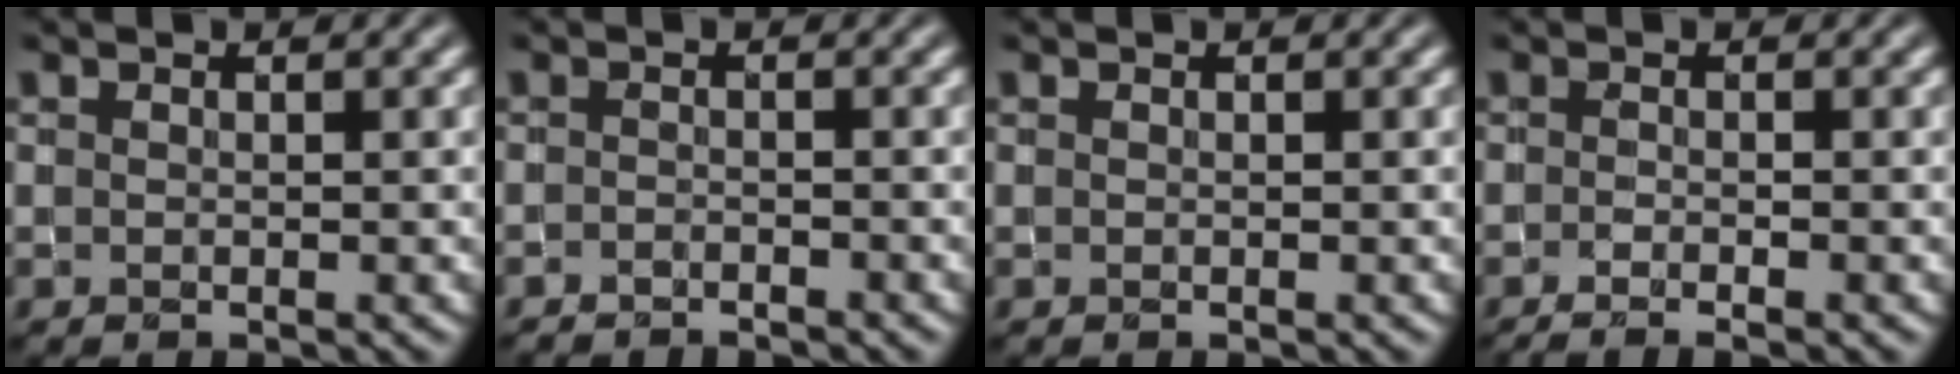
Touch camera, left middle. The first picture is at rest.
{"total": 1.8, "force": [-1.8, 0.2, 0.2], "torque": [-0.001, -0.007, -0.031]}
{"total": 0.0}
{"total": 2.0, "force": [-1.3, 0.4, 1.4], "torque": [-0.022, -0.006, -0.025]}